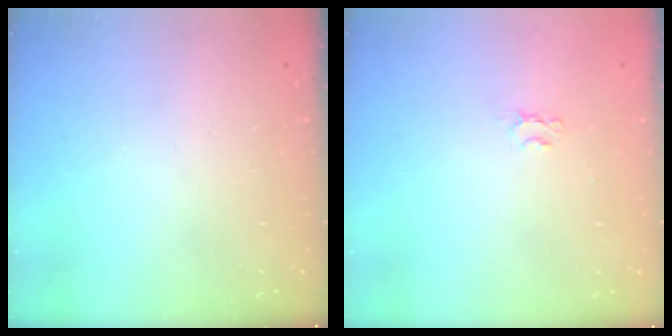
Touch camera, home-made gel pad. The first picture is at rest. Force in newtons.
{"total": 2.0, "press": 2.0, "slide": 0.3}